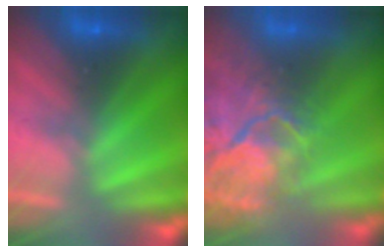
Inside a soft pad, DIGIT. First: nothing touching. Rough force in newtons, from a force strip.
{"total": 7.6}